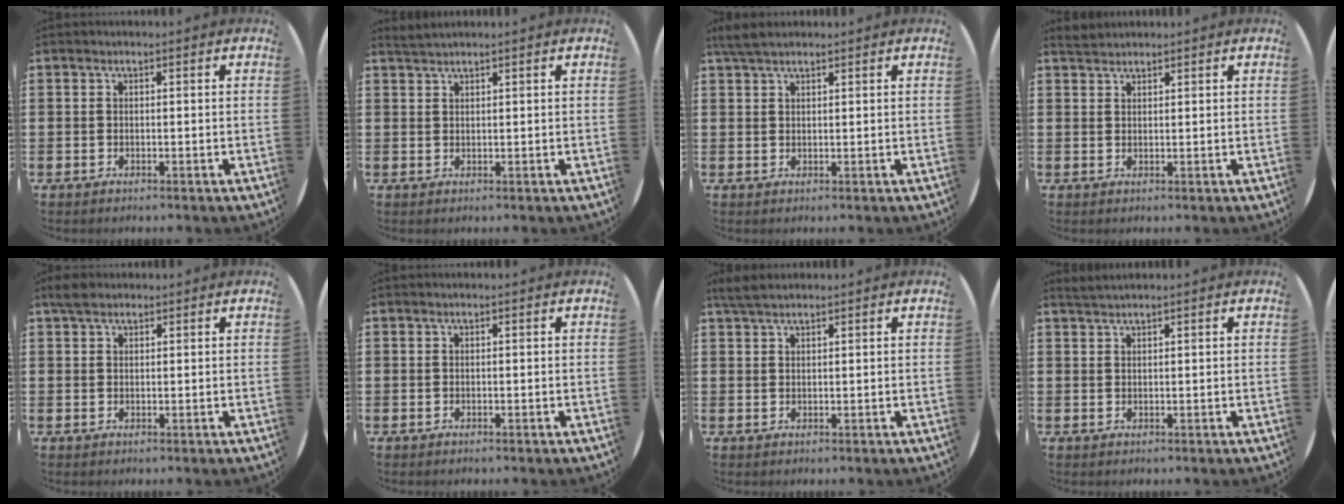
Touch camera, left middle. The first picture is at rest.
{"total": 1.3, "force": [1.3, -0.2, 0.2], "torque": [-0.004, 0.000, 0.025]}
{"total": 3.0, "force": [2.5, 0.8, 1.6], "torque": [-0.037, 0.006, 0.047]}
{"total": 1.6, "force": [1.6, 0.3, 0.1], "torque": [-0.006, 0.004, 0.031]}
{"total": 2.0, "force": [1.6, 0.9, 0.8], "torque": [-0.012, 0.003, 0.029]}
{"total": 0.0}
{"total": 2.6, "force": [2.2, 0.6, 1.2], "torque": [-0.029, 0.006, 0.043]}
{"total": 1.3, "force": [1.2, -0.1, 0.3], "torque": [-0.007, 0.001, 0.024]}